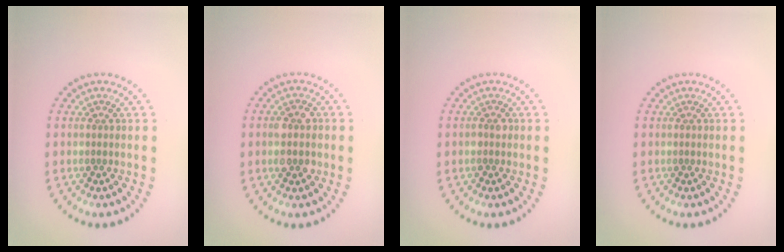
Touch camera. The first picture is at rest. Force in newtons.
{"total": 2.7, "press": 2.7, "slide": 0.3}
{"total": 1.2, "press": 1.1, "slide": 0.5}
{"total": 0.0}